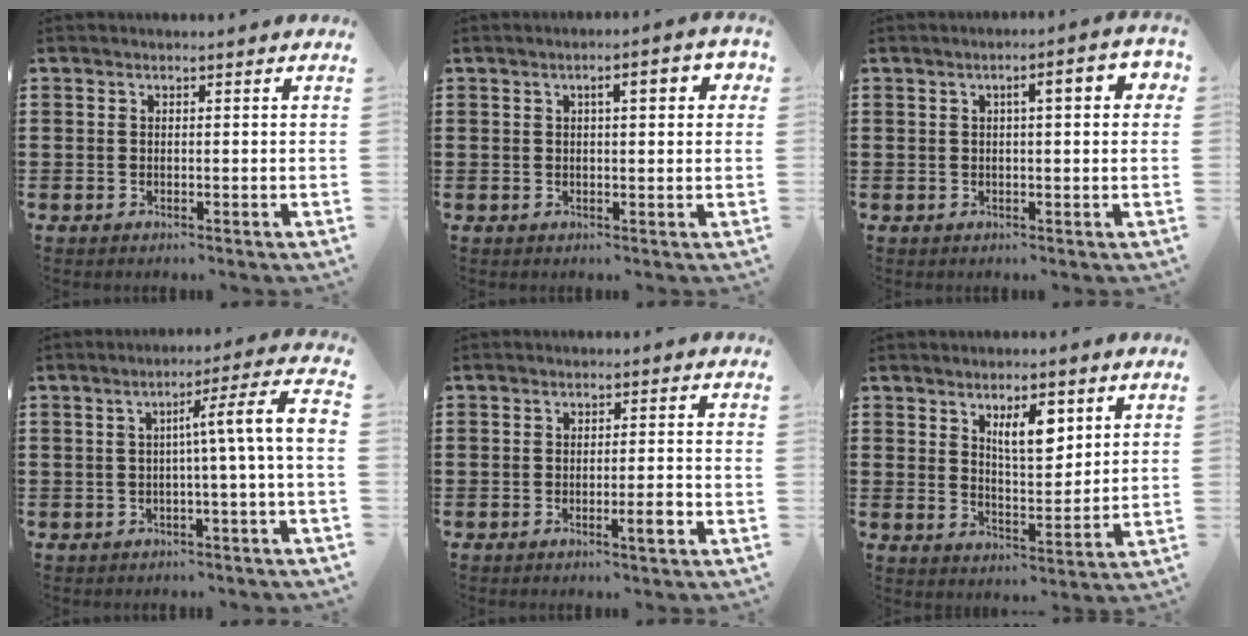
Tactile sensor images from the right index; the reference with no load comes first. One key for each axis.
{"total": 3.6, "fx": 1.0, "fy": 0.9, "fz": 3.3, "tx": -0.051, "ty": 0.002, "tz": 0.009}
{"total": 4.1, "fx": 0.9, "fy": 0.8, "fz": 3.9, "tx": -0.059, "ty": 0.001, "tz": 0.007}
{"total": 6.2, "fx": -0.3, "fy": -0.7, "fz": 6.1, "tx": -0.095, "ty": -0.014, "tz": -0.013}
{"total": 2.9, "fx": -1.4, "fy": 0.0, "fz": 2.5, "tx": -0.042, "ty": -0.007, "tz": -0.023}
{"total": 6.5, "fx": 3.3, "fy": 2.5, "fz": 5.1, "tx": -0.084, "ty": -0.003, "tz": 0.052}